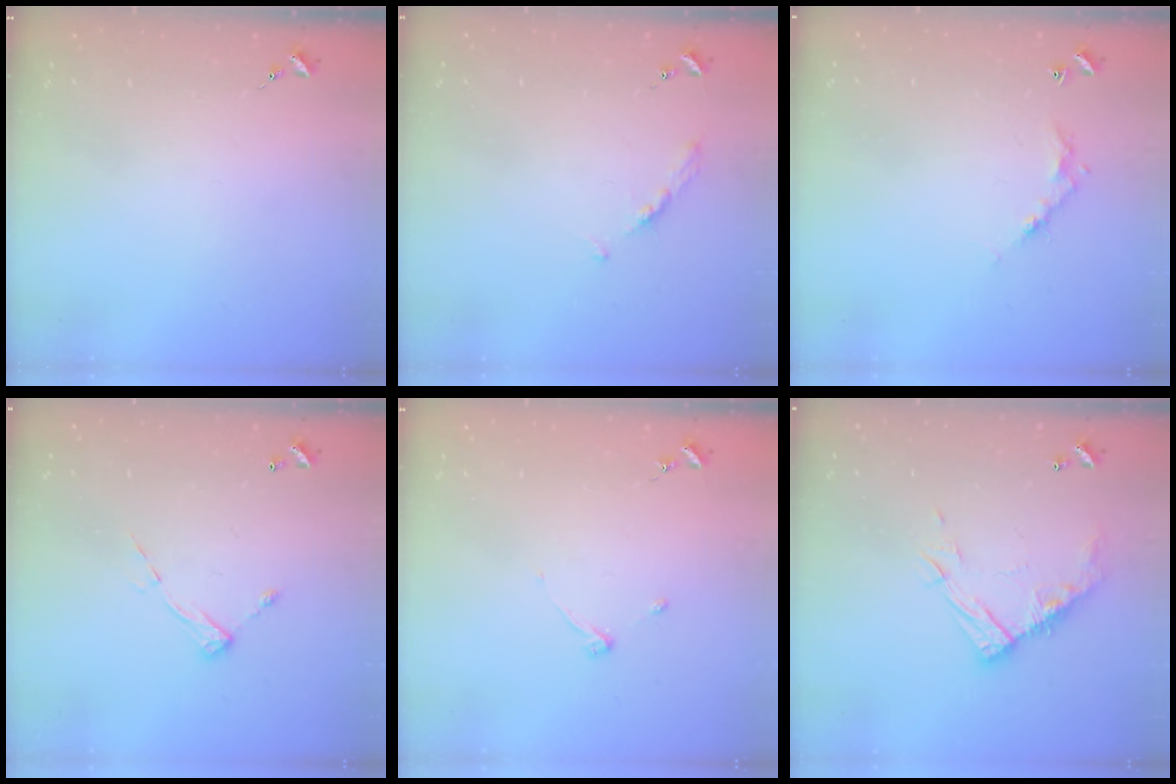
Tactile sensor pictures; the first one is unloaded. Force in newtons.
{"total": 3.7, "press": 3.6, "slide": 0.4}
{"total": 5.2, "press": 5.2, "slide": 0.3}
{"total": 6.5, "press": 6.4, "slide": 0.6}
{"total": 3.3, "press": 3.3, "slide": 0.4}
{"total": 13.1, "press": 13.1, "slide": 1.1}